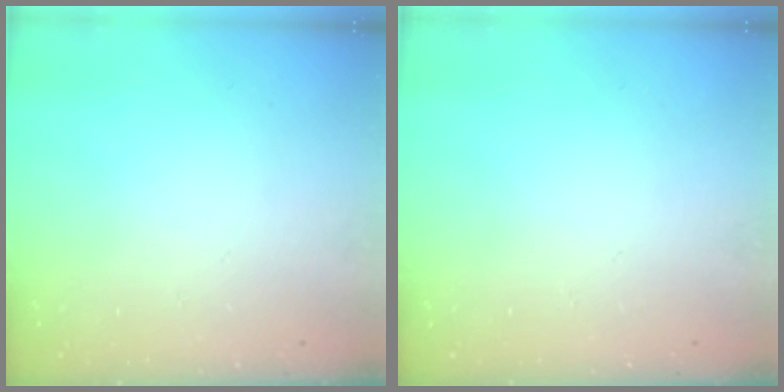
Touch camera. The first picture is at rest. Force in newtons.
{"total": 0.0}